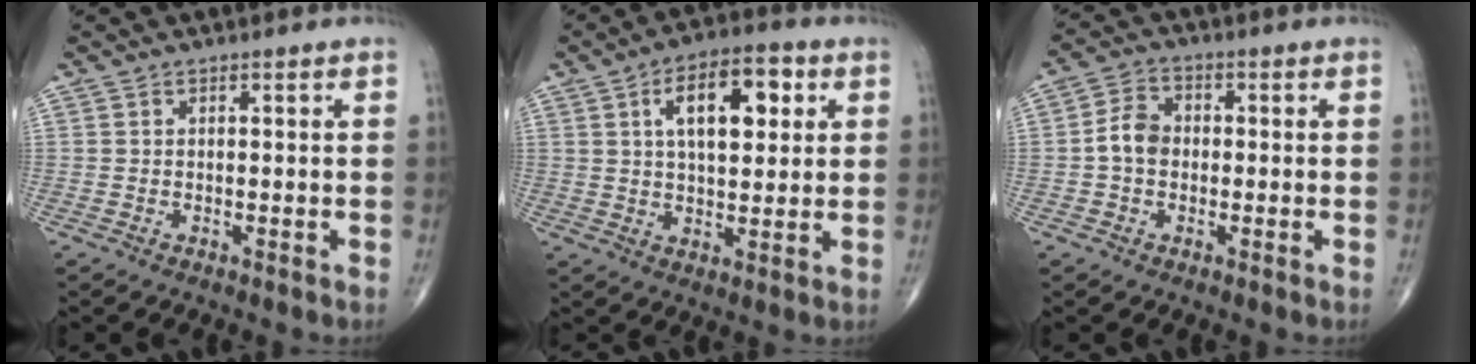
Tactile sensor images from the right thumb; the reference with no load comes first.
{"total": 12.5, "force": [3.9, 6.1, 10.2], "torque": [-0.137, 0.002, 0.059]}
{"total": 5.4, "force": [-0.6, 4.2, 3.4], "torque": [-0.054, 0.019, -0.020]}